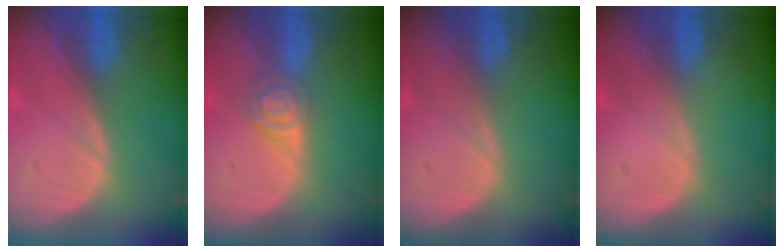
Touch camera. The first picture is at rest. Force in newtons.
{"total": 4.3, "press": 3.9, "slide": 1.7}
{"total": 0.0}
{"total": 0.0}